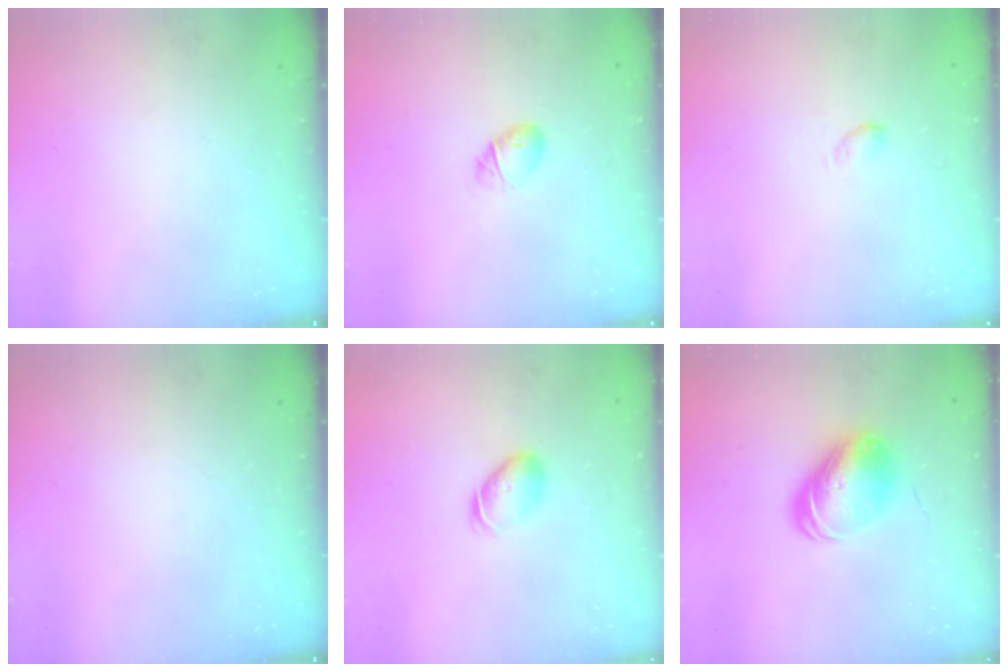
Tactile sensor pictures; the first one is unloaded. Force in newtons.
{"total": 5.6, "press": 5.4, "slide": 1.6}
{"total": 2.8, "press": 2.7, "slide": 0.5}
{"total": 0.0}
{"total": 6.6, "press": 6.6, "slide": 0.7}
{"total": 9.7, "press": 9.6, "slide": 1.8}